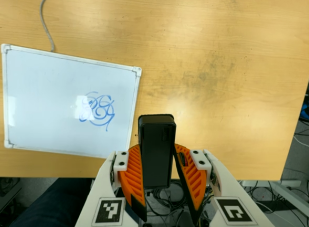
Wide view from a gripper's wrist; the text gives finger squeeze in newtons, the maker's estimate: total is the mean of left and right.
{"total": 4.8, "left": 4.5, "right": 5.2}